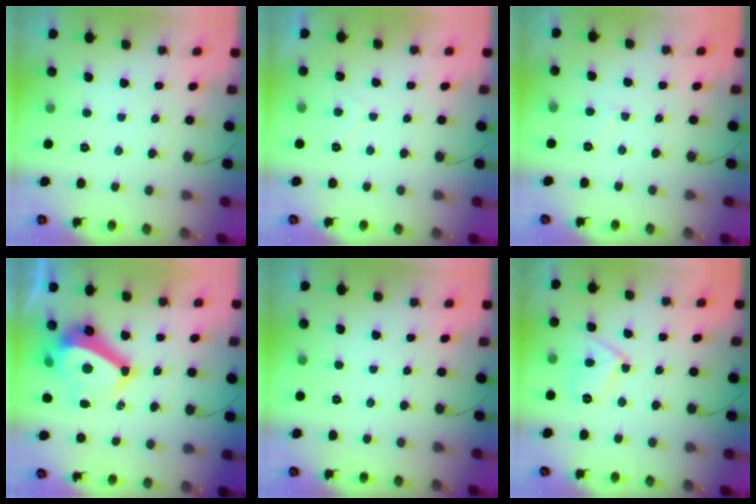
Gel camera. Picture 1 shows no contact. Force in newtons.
{"total": 0.7, "press": 0.5, "slide": 0.5}
{"total": 3.0, "press": 3.0, "slide": 0.3}
{"total": 13.3, "press": 12.8, "slide": 3.5}
{"total": 0.0}
{"total": 7.2, "press": 7.1, "slide": 0.7}